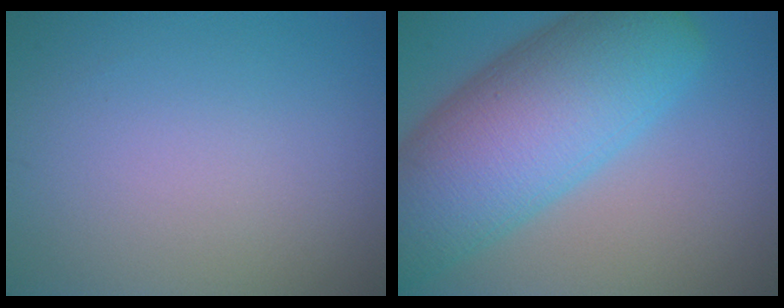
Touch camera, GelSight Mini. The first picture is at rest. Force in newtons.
{"total": 13.7, "press": 13.7, "slide": 0.6}